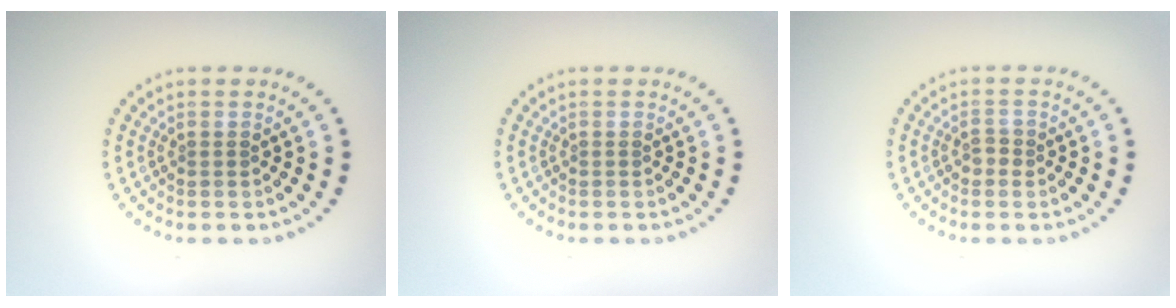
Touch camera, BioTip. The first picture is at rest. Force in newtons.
{"total": 0.0}
{"total": 1.2, "press": 1.1, "slide": 0.4}